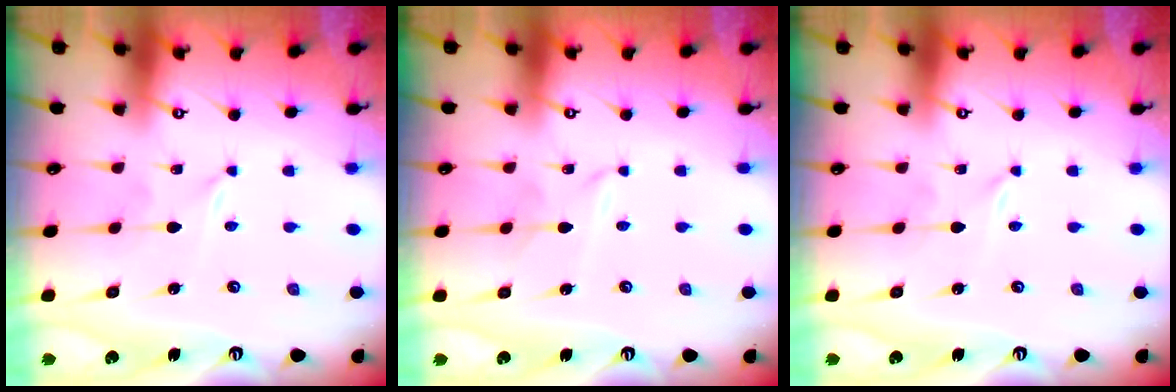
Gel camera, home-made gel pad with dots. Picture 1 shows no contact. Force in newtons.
{"total": 0.9, "press": 0.9, "slide": 0.2}
{"total": 0.0}